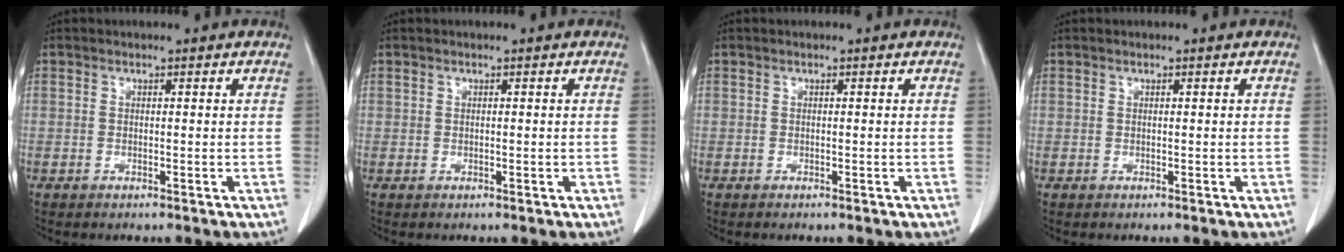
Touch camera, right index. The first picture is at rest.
{"total": 0.0}
{"total": 0.0}
{"total": 0.0}